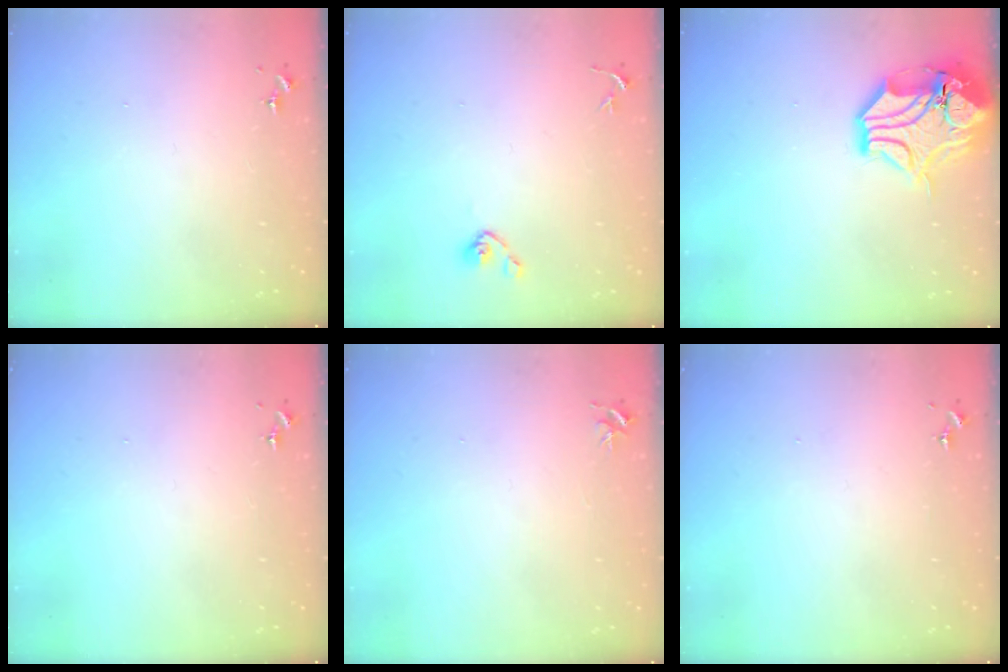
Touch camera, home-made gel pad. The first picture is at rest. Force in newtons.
{"total": 4.8, "press": 4.4, "slide": 2.0}
{"total": 15.5, "press": 15.2, "slide": 2.5}
{"total": 0.0}
{"total": 3.5, "press": 3.5, "slide": 0.3}
{"total": 0.0}